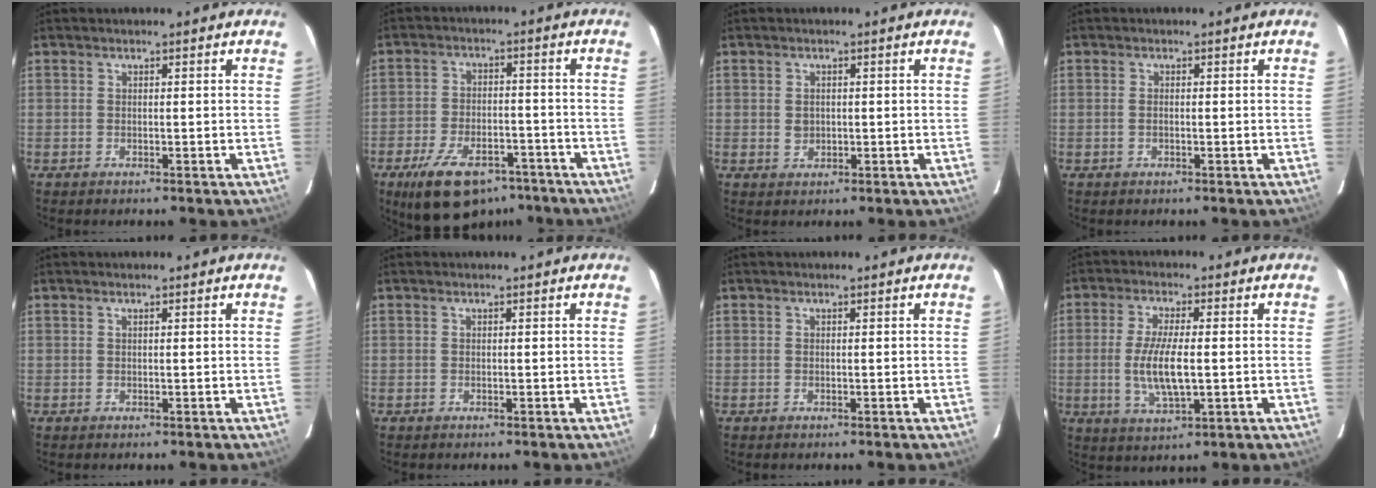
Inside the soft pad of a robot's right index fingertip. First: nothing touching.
{"total": 15.5, "force": [-10.4, 7.6, 8.6], "torque": [-0.178, -0.007, -0.162]}
{"total": 2.1, "force": [0.1, 1.8, 0.9], "torque": [-0.014, 0.003, 0.003]}
{"total": 0.7, "force": [-0.1, 0.3, 0.6], "torque": [-0.014, 0.001, -0.003]}
{"total": 0.0}
{"total": 0.0}
{"total": 0.0}
{"total": 8.7, "force": [-0.8, 2.4, 8.3], "torque": [-0.164, -0.010, -0.013]}